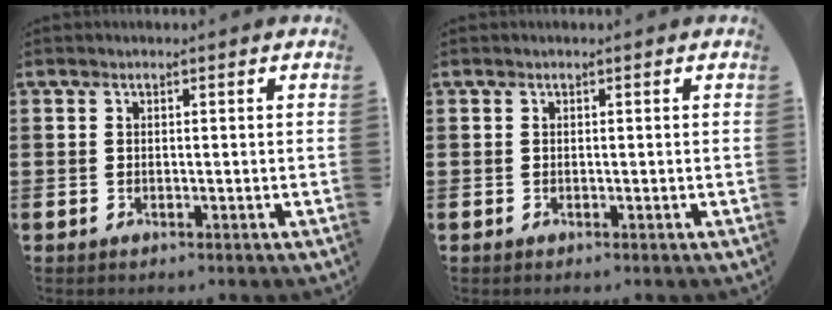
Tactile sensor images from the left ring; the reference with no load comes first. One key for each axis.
{"total": 0.0}